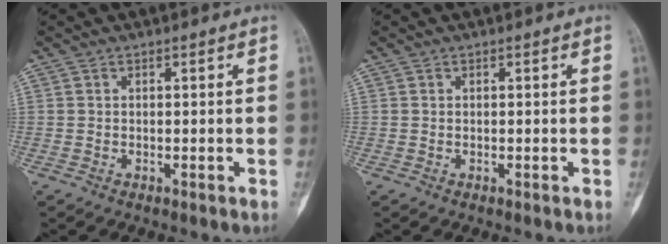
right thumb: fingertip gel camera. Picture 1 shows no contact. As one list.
[{"total": 0.0}]